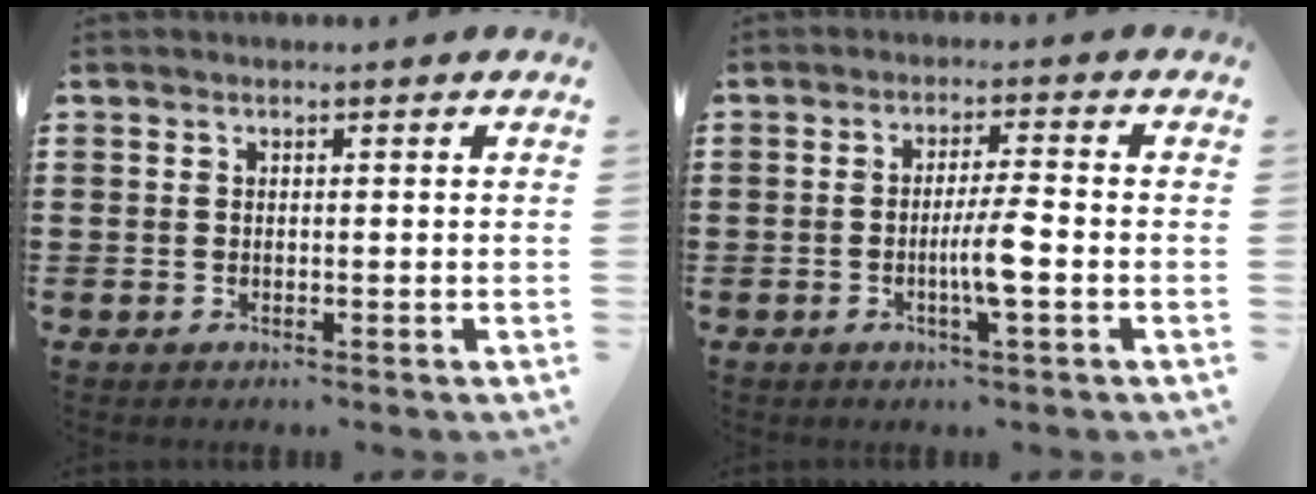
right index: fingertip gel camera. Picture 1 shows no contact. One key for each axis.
{"total": 5.0, "fx": -1.4, "fy": -0.1, "fz": 4.7, "tx": -0.091, "ty": -0.012, "tz": -0.029}